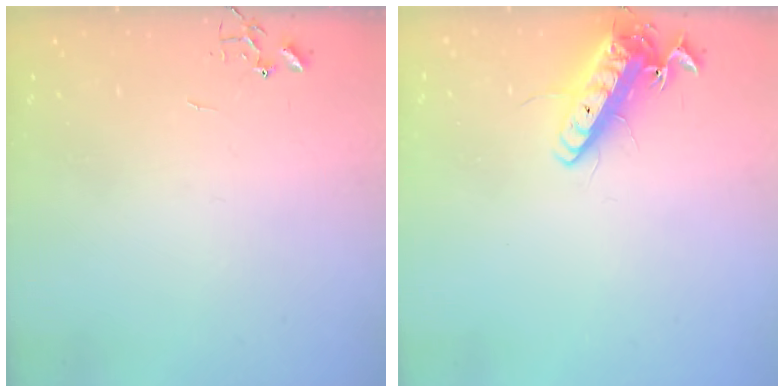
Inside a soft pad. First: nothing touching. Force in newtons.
{"total": 13.6, "press": 13.4, "slide": 2.3}